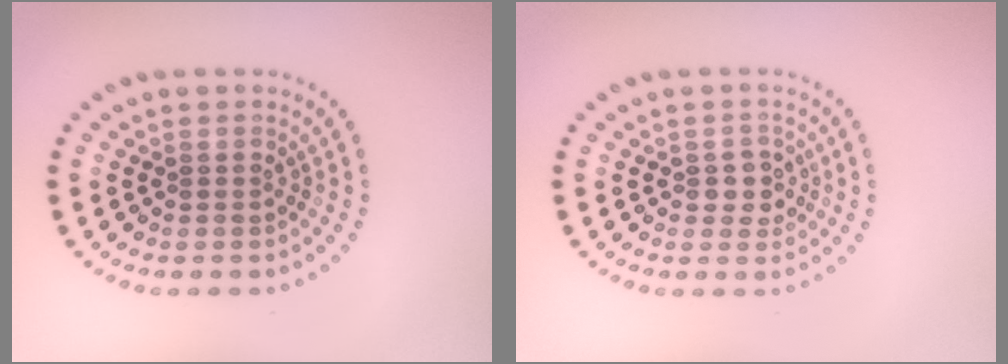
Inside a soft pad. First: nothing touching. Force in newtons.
{"total": 1.9, "press": 1.8, "slide": 0.6}